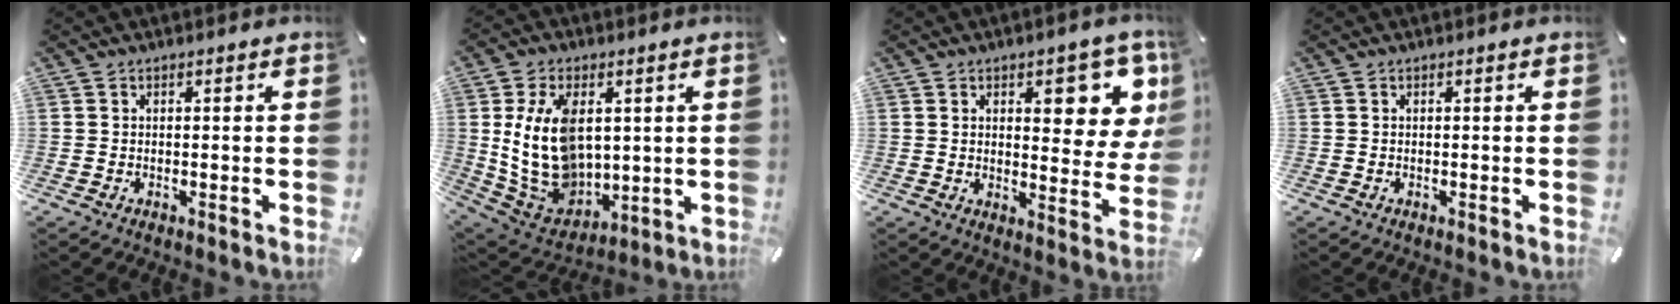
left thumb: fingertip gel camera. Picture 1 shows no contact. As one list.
[{"total": 15.7, "force": [3.1, 10.9, 10.8], "torque": [-0.235, -0.016, 0.061]}, {"total": 12.6, "force": [6.0, 5.4, 9.6], "torque": [-0.111, -0.033, 0.097]}, {"total": 0.0}]